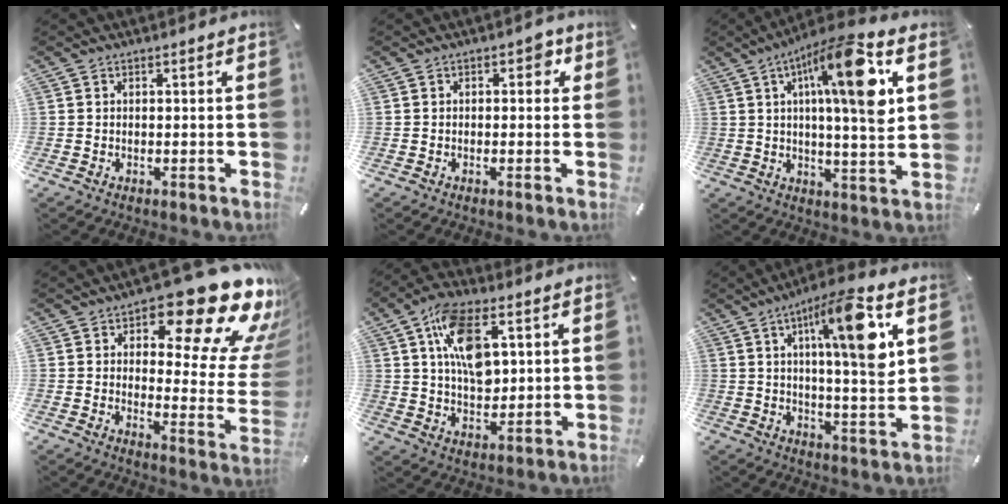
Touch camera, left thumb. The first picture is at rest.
{"total": 2.0, "force": [0.0, 1.5, 1.4], "torque": [-0.012, 0.004, -0.006]}
{"total": 16.9, "force": [6.2, 3.2, 15.4], "torque": [-0.245, -0.014, 0.088]}
{"total": 21.8, "force": [14.0, 8.4, 14.4], "torque": [-0.179, -0.104, 0.220]}
{"total": 14.1, "force": [4.8, 8.5, 10.2], "torque": [-0.171, 0.001, 0.086]}
{"total": 15.2, "force": [6.4, 2.7, 13.5], "torque": [-0.217, -0.014, 0.091]}